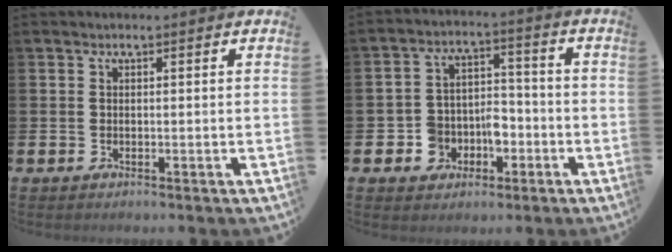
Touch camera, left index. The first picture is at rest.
{"total": 5.5, "force": [-2.1, 4.7, 1.8], "torque": [-0.045, 0.012, -0.040]}